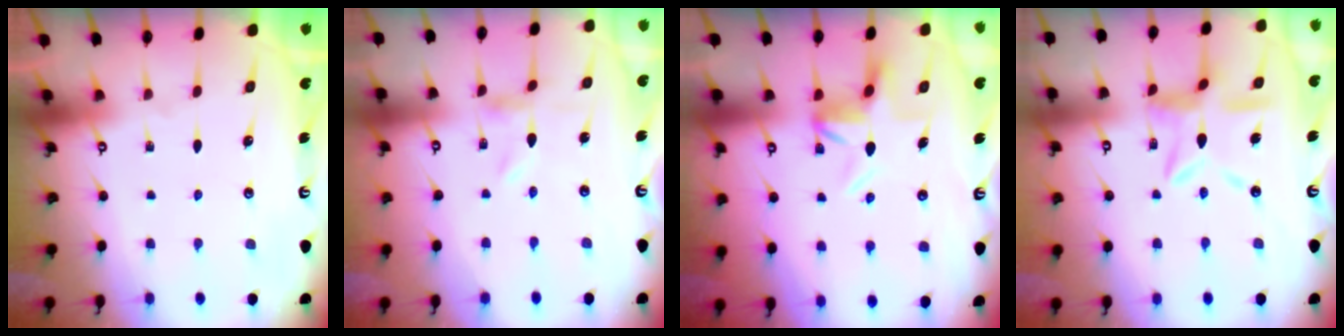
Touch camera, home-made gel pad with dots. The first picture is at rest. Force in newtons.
{"total": 0.0}
{"total": 5.1, "press": 5.1, "slide": 0.1}
{"total": 12.2, "press": 12.2, "slide": 1.0}